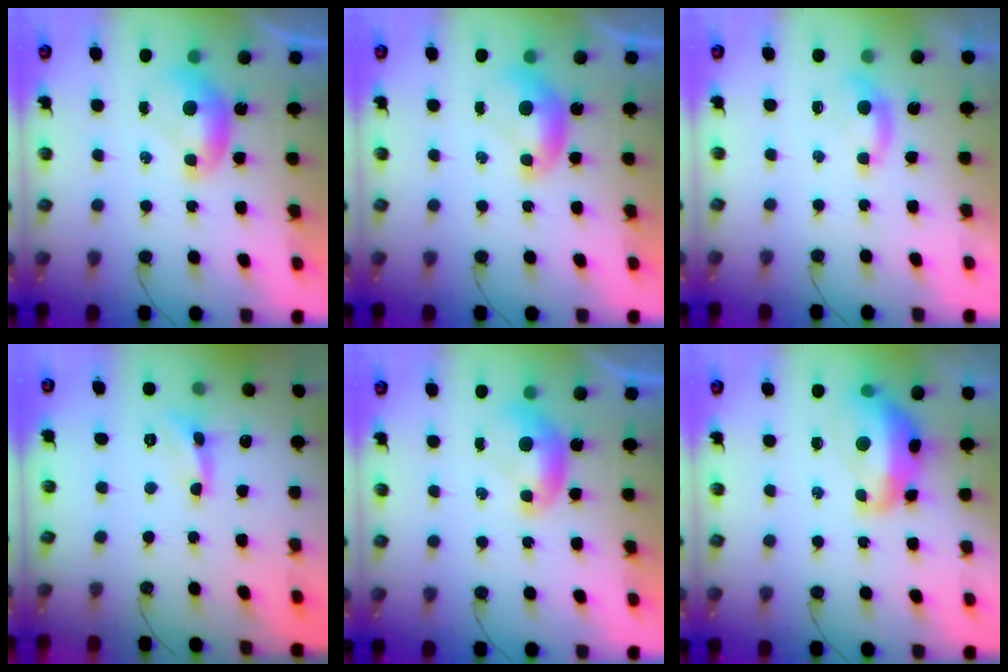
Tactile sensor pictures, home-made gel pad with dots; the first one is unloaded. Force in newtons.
{"total": 0.0}
{"total": 1.0, "press": 0.9, "slide": 0.5}
{"total": 1.5, "press": 1.4, "slide": 0.3}
{"total": 0.0}
{"total": 7.1, "press": 7.0, "slide": 1.3}